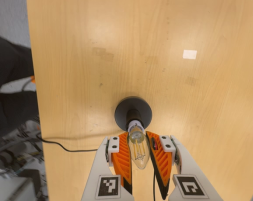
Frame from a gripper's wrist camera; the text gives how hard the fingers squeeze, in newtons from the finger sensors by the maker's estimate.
{"total": 20.4, "left": 19.9, "right": 20.9}